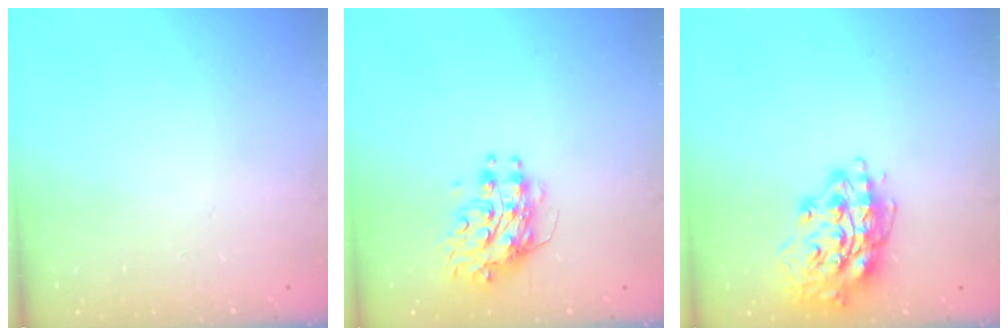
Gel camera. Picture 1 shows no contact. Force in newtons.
{"total": 8.9, "press": 8.9, "slide": 0.5}
{"total": 15.6, "press": 15.6, "slide": 1.3}